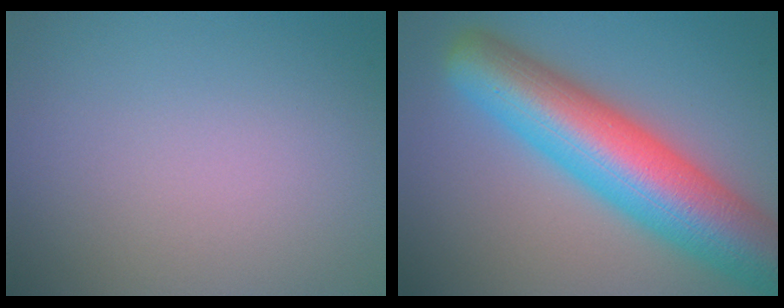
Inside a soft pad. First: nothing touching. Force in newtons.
{"total": 12.7, "press": 12.7, "slide": 0.4}